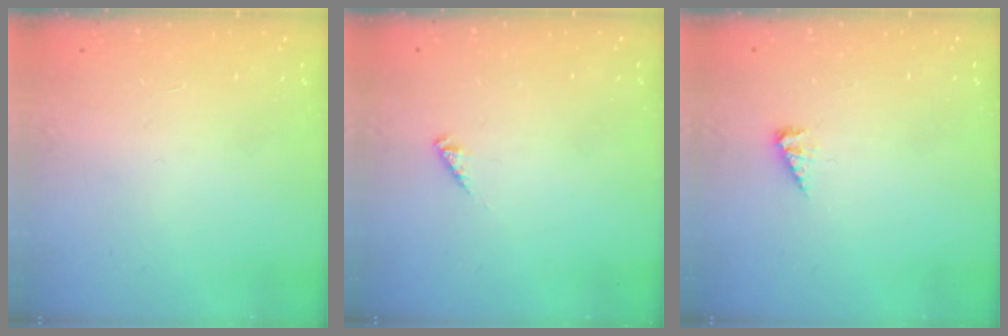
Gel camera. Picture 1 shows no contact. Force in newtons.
{"total": 1.7, "press": 1.7, "slide": 0.4}
{"total": 4.3, "press": 4.3, "slide": 0.4}